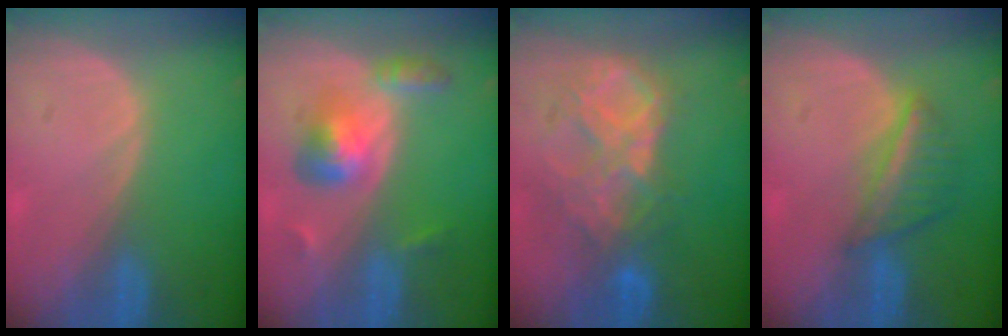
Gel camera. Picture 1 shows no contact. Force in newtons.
{"total": 6.1, "press": 5.5, "slide": 2.7}
{"total": 9.2, "press": 7.9, "slide": 4.8}
{"total": 5.6, "press": 5.3, "slide": 1.7}